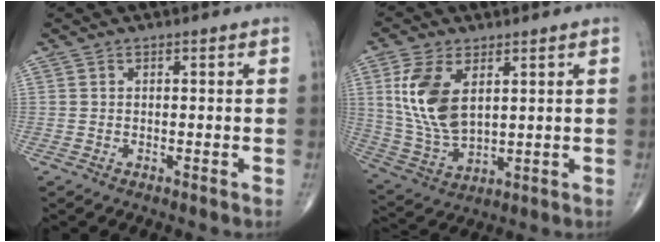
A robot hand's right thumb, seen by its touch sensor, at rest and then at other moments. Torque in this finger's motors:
{"motor_torque": [-0.39, 1.04, 0.58, -0.14, 0.18]}